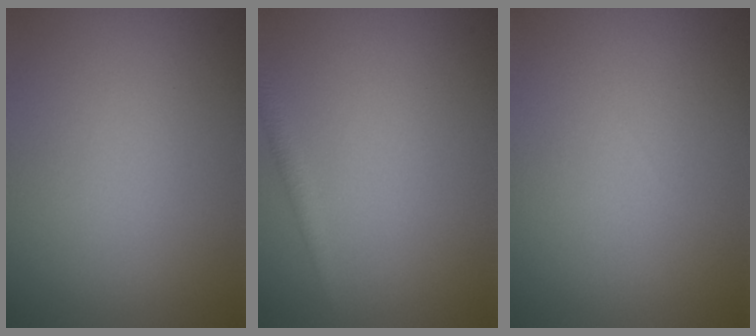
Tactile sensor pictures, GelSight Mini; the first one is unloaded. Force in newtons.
{"total": 1.5, "press": 1.5, "slide": 0.0}
{"total": 0.0}